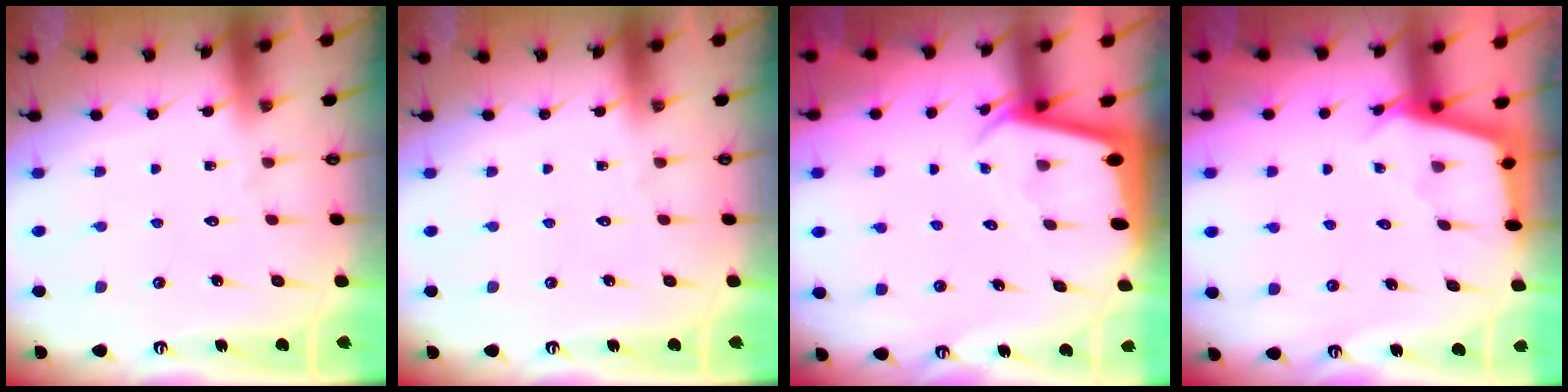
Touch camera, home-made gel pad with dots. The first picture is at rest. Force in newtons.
{"total": 0.0}
{"total": 2.2, "press": 2.2, "slide": 0.2}
{"total": 2.9, "press": 2.9, "slide": 0.3}